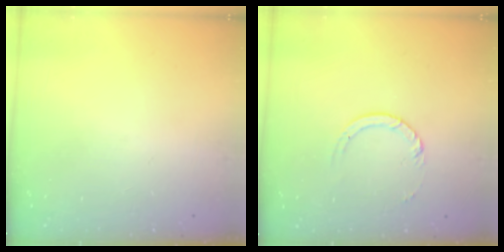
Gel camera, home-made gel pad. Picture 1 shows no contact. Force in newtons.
{"total": 3.0, "press": 2.9, "slide": 0.4}